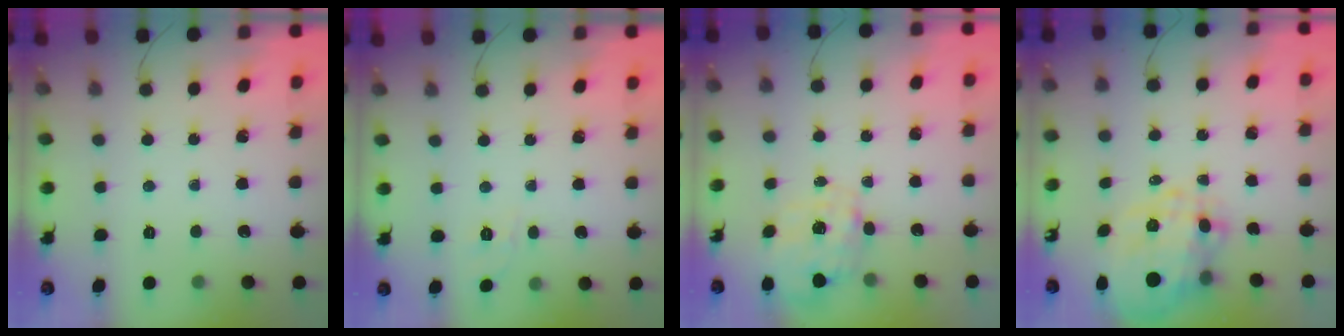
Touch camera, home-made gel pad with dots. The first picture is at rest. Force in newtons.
{"total": 3.4, "press": 2.9, "slide": 1.7}
{"total": 2.8, "press": 2.6, "slide": 0.9}
{"total": 11.1, "press": 10.8, "slide": 2.8}